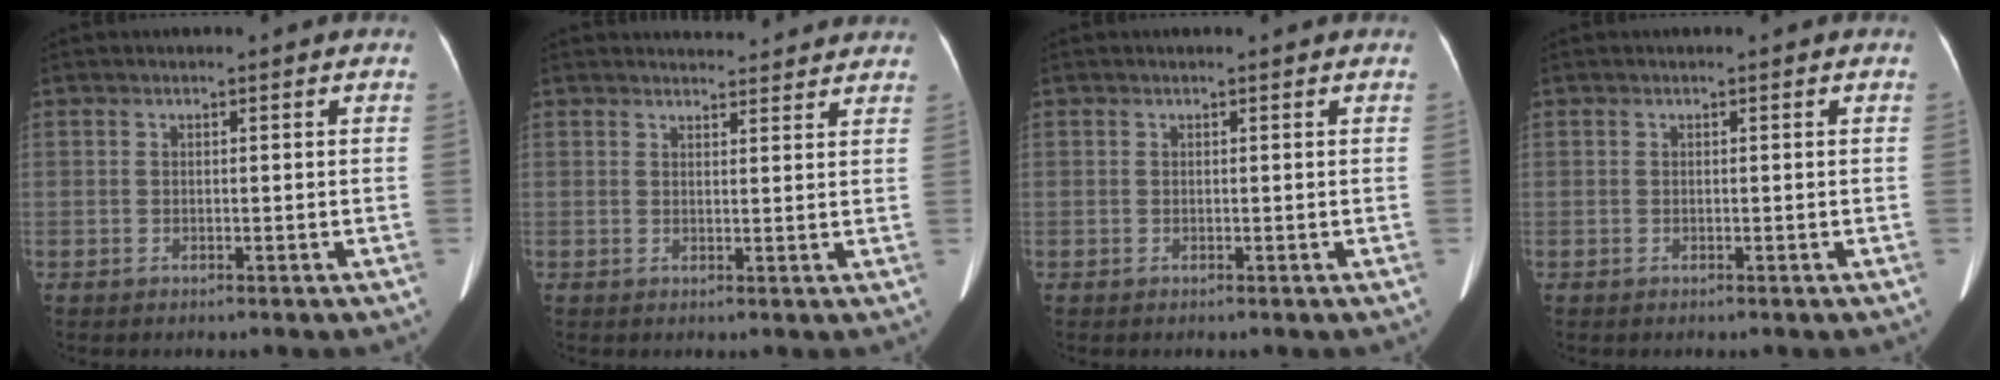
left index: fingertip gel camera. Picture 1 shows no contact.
{"total": 8.7, "force": [8.3, 1.6, 1.8], "torque": [-0.012, 0.014, 0.085]}
{"total": 0.8, "force": [0.8, 0.1, 0.2], "torque": [-0.012, 0.005, 0.006]}
{"total": 0.0}